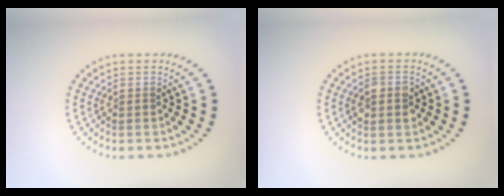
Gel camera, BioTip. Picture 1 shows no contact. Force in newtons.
{"total": 2.3, "press": 2.3, "slide": 0.2}